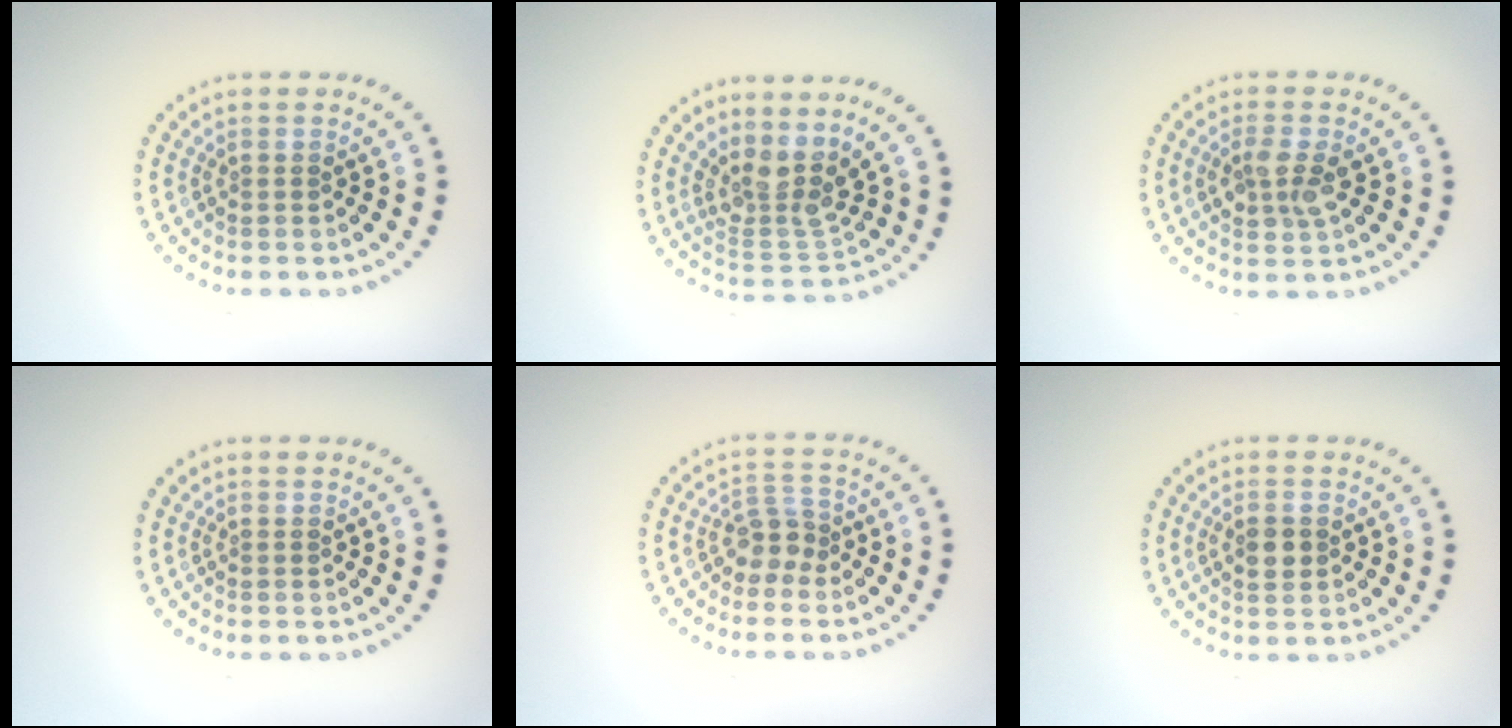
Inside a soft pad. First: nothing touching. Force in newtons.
{"total": 3.6, "press": 2.7, "slide": 2.3}
{"total": 2.6, "press": 2.6, "slide": 0.3}
{"total": 0.0}
{"total": 2.2, "press": 1.7, "slide": 1.4}
{"total": 1.9, "press": 1.9, "slide": 0.1}